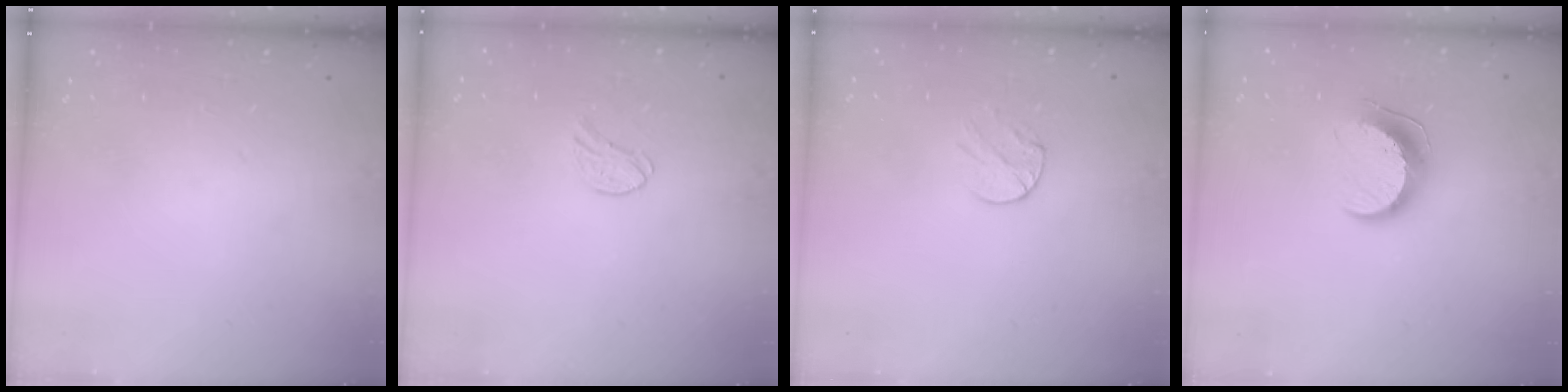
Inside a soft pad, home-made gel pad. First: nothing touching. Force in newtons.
{"total": 5.8, "press": 5.8, "slide": 0.4}
{"total": 6.0, "press": 6.0, "slide": 0.6}
{"total": 9.9, "press": 9.8, "slide": 0.5}